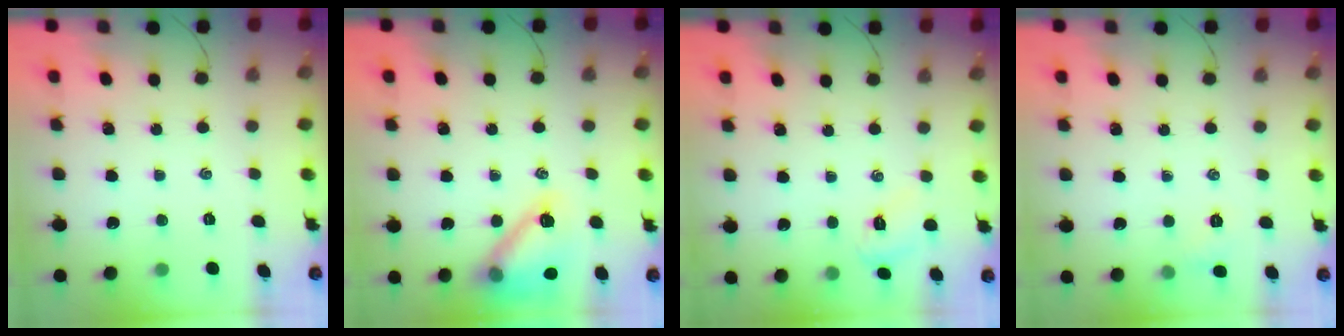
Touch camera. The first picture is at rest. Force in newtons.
{"total": 15.0, "press": 15.0, "slide": 1.2}
{"total": 4.8, "press": 4.6, "slide": 1.2}
{"total": 3.8, "press": 3.7, "slide": 1.1}